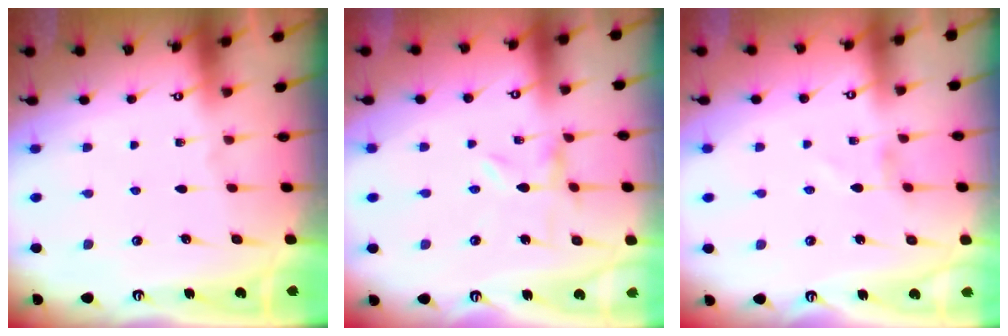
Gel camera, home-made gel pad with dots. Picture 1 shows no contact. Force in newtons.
{"total": 0.0}
{"total": 0.8, "press": 0.8, "slide": 0.3}